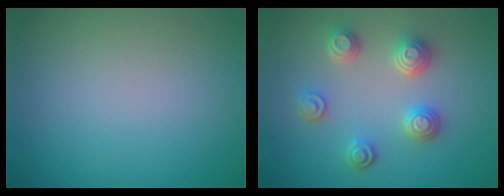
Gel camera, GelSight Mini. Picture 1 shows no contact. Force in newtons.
{"total": 3.8, "press": 3.3, "slide": 2.0}